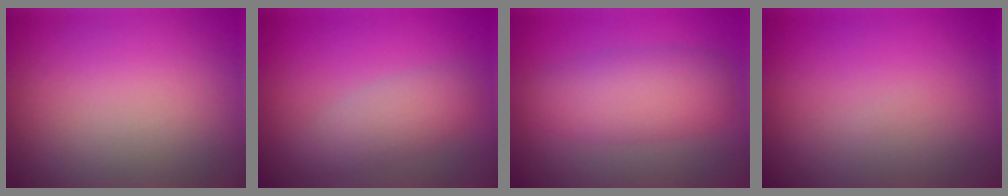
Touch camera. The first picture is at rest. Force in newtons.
{"total": 2.8, "press": 2.7, "slide": 0.3}
{"total": 4.8, "press": 4.8, "slide": 0.1}
{"total": 0.0}